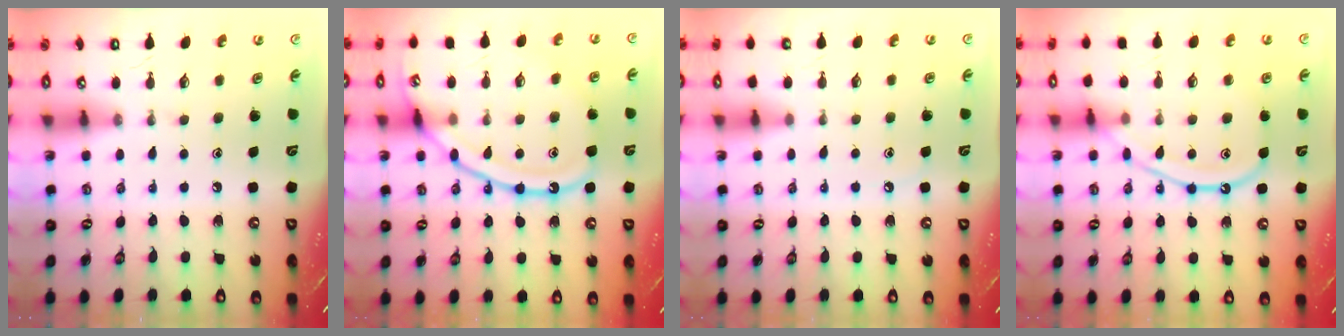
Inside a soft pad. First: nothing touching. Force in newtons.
{"total": 15.7, "press": 15.7, "slide": 1.2}
{"total": 4.9, "press": 4.9, "slide": 0.7}
{"total": 12.2, "press": 12.1, "slide": 0.8}